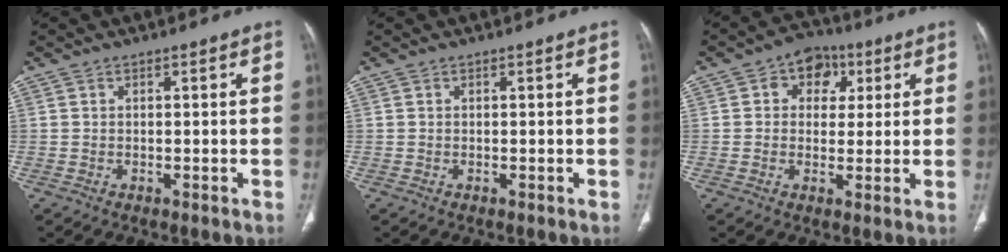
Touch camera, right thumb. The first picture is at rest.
{"total": 0.0}
{"total": 7.9, "force": [2.7, 6.2, 4.2], "torque": [-0.015, 0.005, 0.031]}